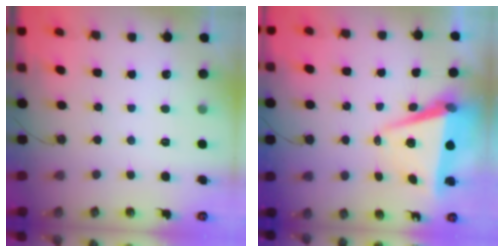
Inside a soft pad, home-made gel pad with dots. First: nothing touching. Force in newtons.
{"total": 7.8, "press": 6.6, "slide": 4.1}